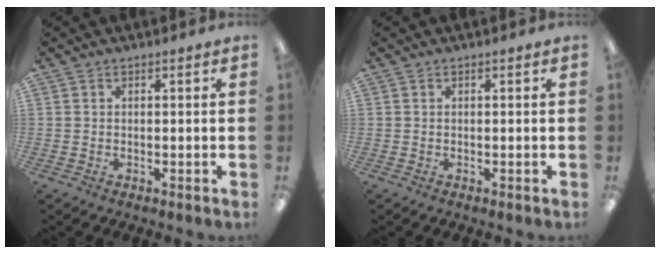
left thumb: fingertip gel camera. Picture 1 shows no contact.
{"total": 0.0}